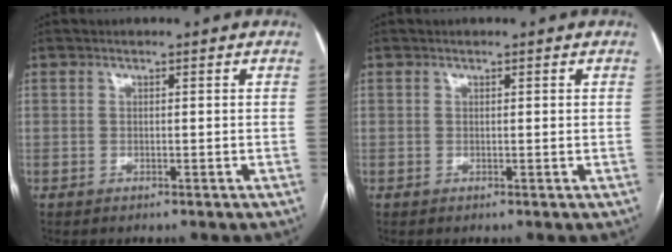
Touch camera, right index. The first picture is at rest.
{"total": 0.0}